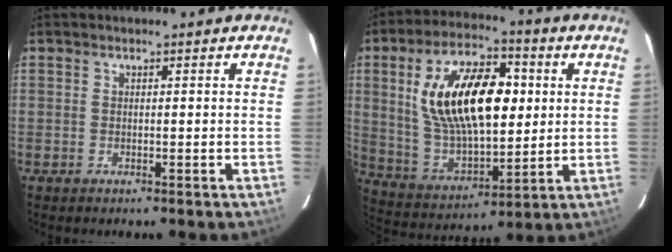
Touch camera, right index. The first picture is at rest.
{"total": 21.6, "force": [4.3, 10.9, 18.2], "torque": [-0.338, 0.020, 0.090]}